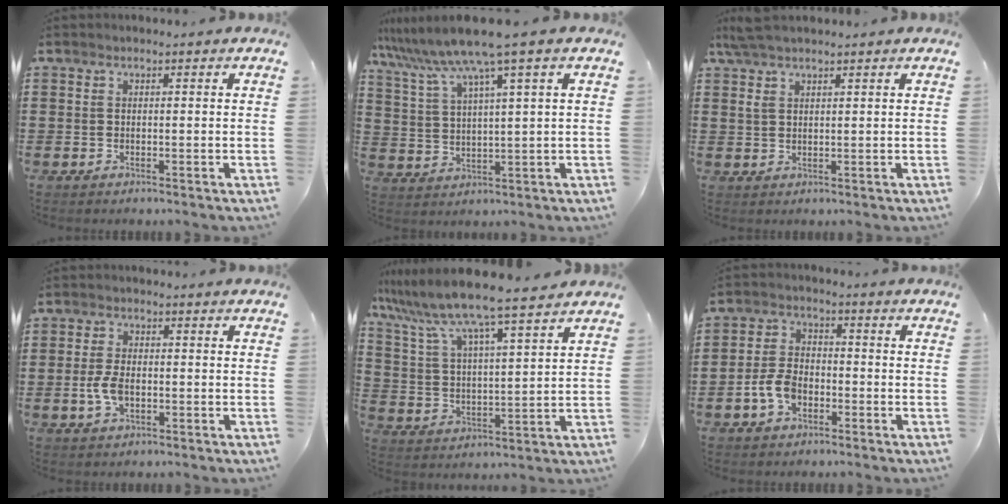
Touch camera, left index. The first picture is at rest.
{"total": 8.1, "force": [5.8, -0.5, 5.7], "torque": [-0.138, -0.033, 0.093]}
{"total": 3.1, "force": [2.1, 1.0, 2.1], "torque": [-0.046, 0.005, 0.039]}
{"total": 4.4, "force": [-0.7, 2.2, 3.7], "torque": [-0.095, -0.007, -0.019]}
{"total": 8.4, "force": [7.5, -0.5, 3.7], "torque": [-0.104, -0.046, 0.124]}
{"total": 5.4, "force": [-2.3, 3.3, 3.7], "torque": [-0.098, -0.001, -0.050]}